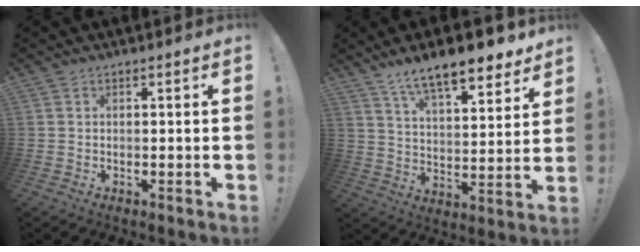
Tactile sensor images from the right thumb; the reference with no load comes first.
{"total": 13.6, "force": [10.0, 4.2, 8.1], "torque": [-0.138, -0.069, 0.172]}